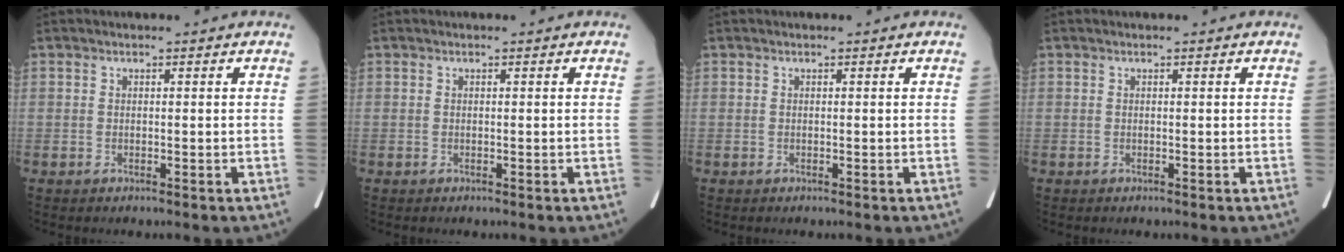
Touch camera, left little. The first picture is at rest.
{"total": 0.0}
{"total": 0.0}
{"total": 0.0}